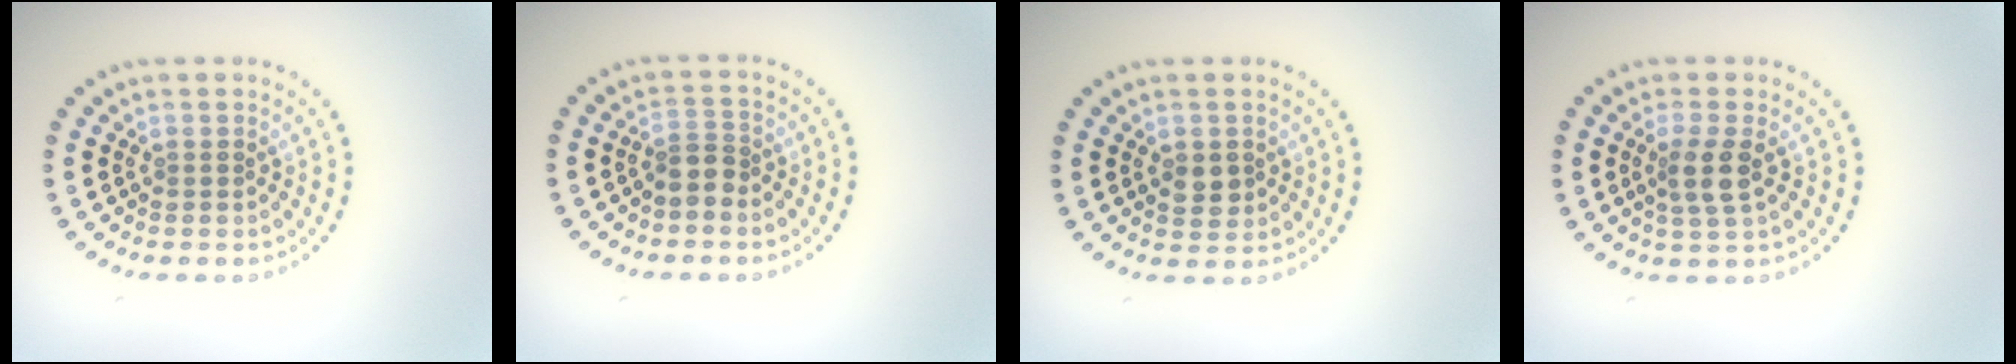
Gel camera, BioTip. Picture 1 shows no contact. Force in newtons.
{"total": 2.1, "press": 1.6, "slide": 1.3}
{"total": 1.8, "press": 1.8, "slide": 0.4}
{"total": 2.4, "press": 2.0, "slide": 1.3}